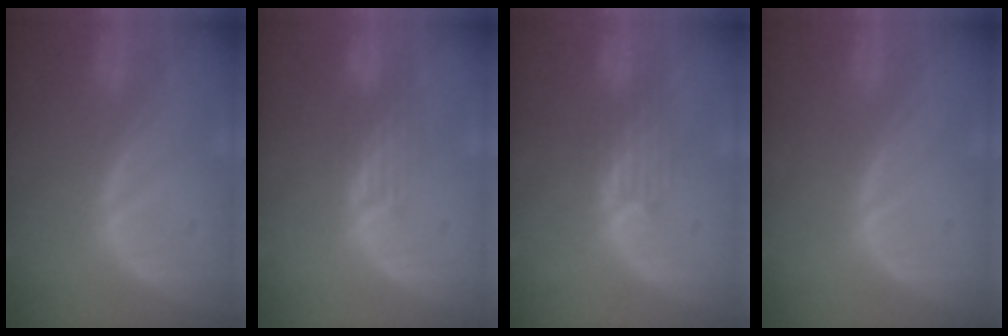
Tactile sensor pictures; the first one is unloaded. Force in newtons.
{"total": 3.8, "press": 3.1, "slide": 2.2}
{"total": 3.3, "press": 3.2, "slide": 0.6}
{"total": 0.0}